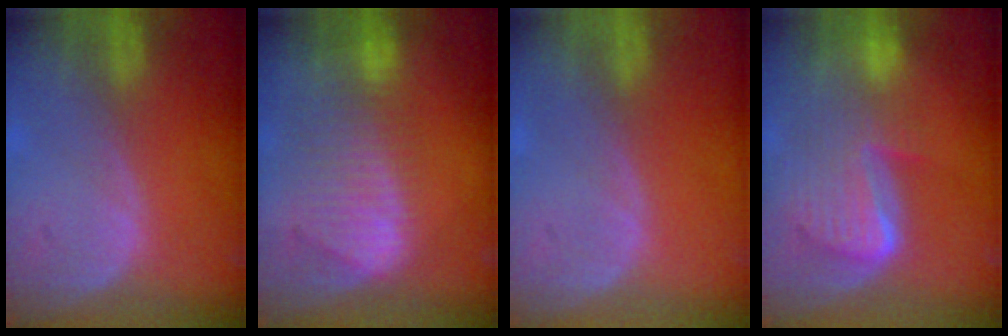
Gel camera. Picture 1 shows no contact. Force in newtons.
{"total": 9.3, "press": 8.2, "slide": 4.4}
{"total": 0.0}
{"total": 9.9, "press": 8.5, "slide": 5.0}